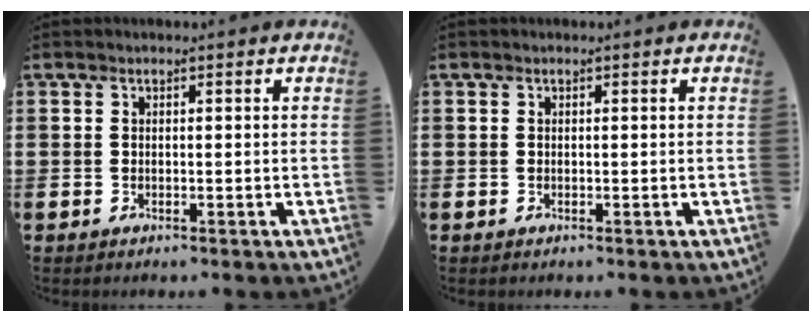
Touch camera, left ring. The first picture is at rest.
{"total": 0.0}